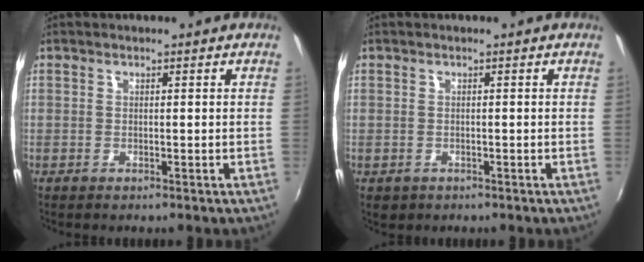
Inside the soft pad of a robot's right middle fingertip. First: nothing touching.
{"total": 1.4, "force": [-0.5, 1.1, 0.7], "torque": [-0.015, -0.005, -0.005]}